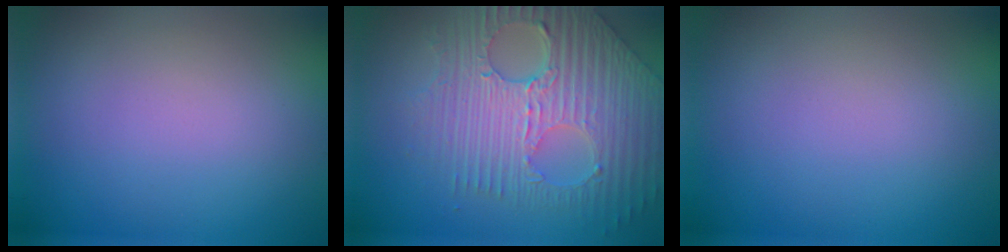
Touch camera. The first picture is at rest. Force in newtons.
{"total": 9.1, "press": 6.3, "slide": 6.6}
{"total": 0.0}